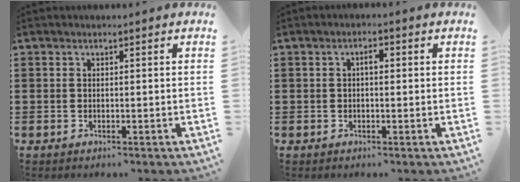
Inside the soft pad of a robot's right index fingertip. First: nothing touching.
{"total": 1.8, "force": [0.1, 0.7, 1.6], "torque": [-0.032, 0.006, 0.000]}